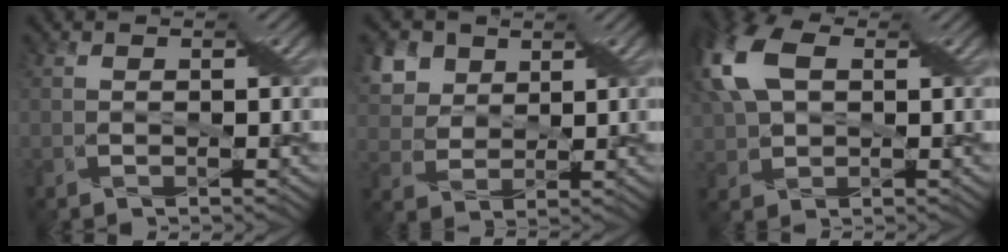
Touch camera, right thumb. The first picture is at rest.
{"total": 6.8, "force": [3.9, 5.0, 2.5], "torque": [-0.094, 0.016, 0.069]}
{"total": 11.5, "force": [3.5, 7.0, 8.4], "torque": [-0.220, 0.023, 0.053]}